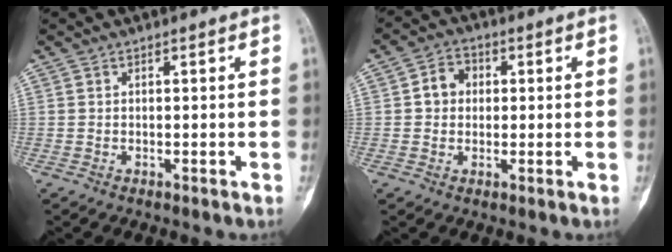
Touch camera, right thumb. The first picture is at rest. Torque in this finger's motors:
{"motor_torque": [0.02, 0.01, 0.22, -0.22, 0.04]}